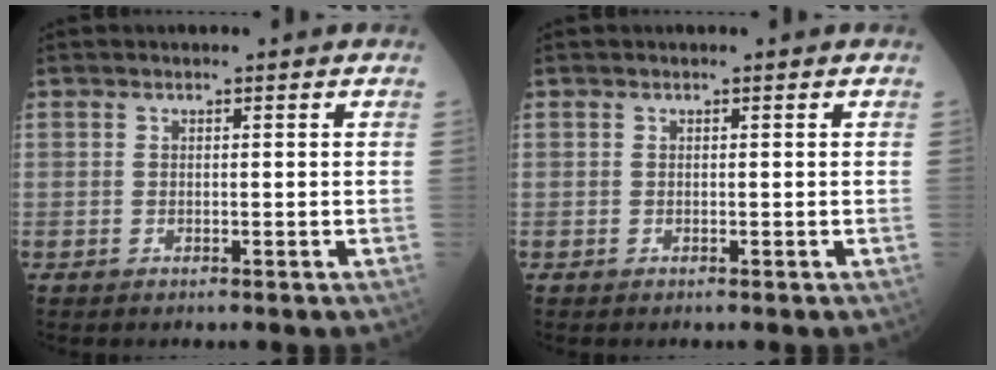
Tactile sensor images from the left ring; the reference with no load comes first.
{"total": 0.0}